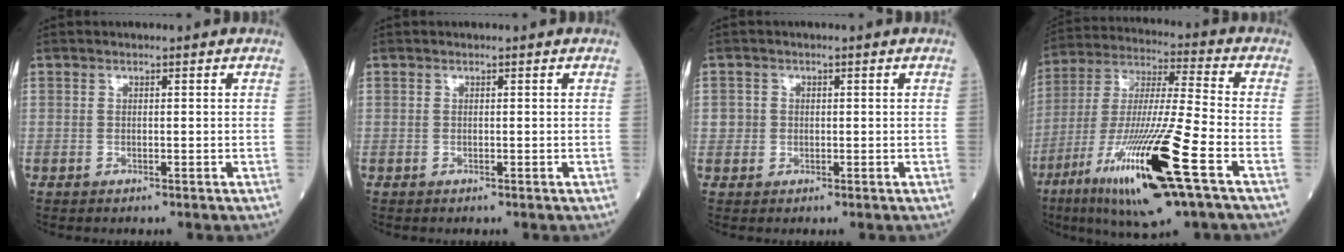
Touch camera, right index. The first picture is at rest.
{"total": 0.0}
{"total": 1.6, "force": [0.1, 1.6, 0.1], "torque": [0.005, 0.007, 0.002]}
{"total": 20.8, "force": [-9.5, 1.1, 18.5], "torque": [-0.374, -0.040, -0.169]}